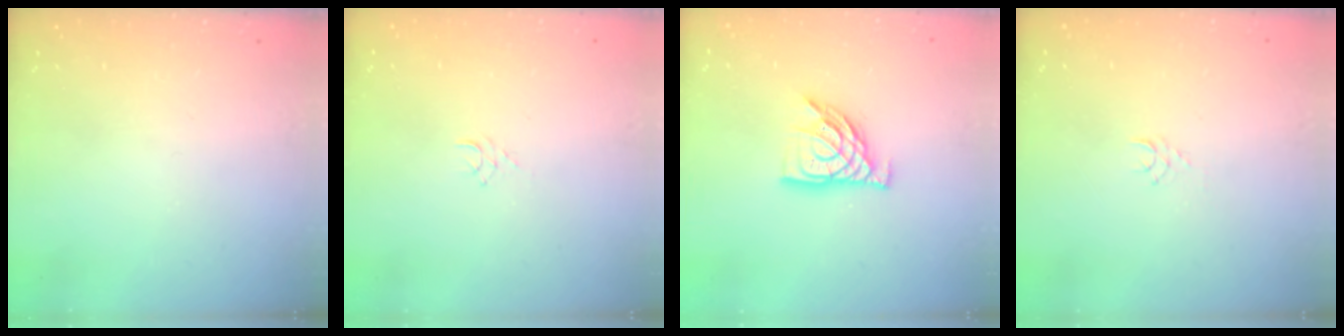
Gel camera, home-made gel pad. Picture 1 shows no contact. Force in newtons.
{"total": 5.0, "press": 4.9, "slide": 0.3}
{"total": 12.2, "press": 12.1, "slide": 1.2}
{"total": 4.8, "press": 4.8, "slide": 0.3}